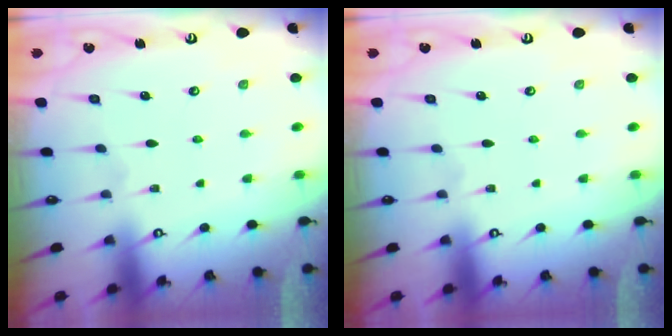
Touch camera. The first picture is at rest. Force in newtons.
{"total": 0.0}